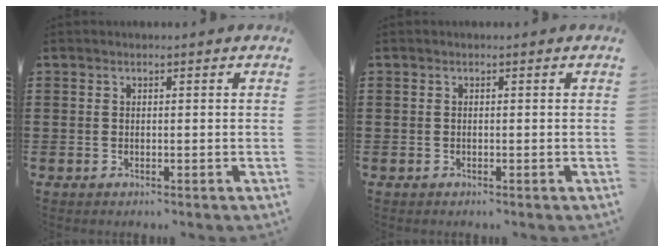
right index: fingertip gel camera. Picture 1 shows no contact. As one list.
[{"total": 0.0}]